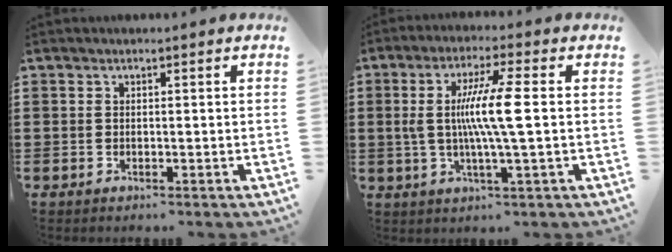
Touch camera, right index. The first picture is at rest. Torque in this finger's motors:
{"motor_torque": [1.88, -0.14, 0.87, 0.21]}